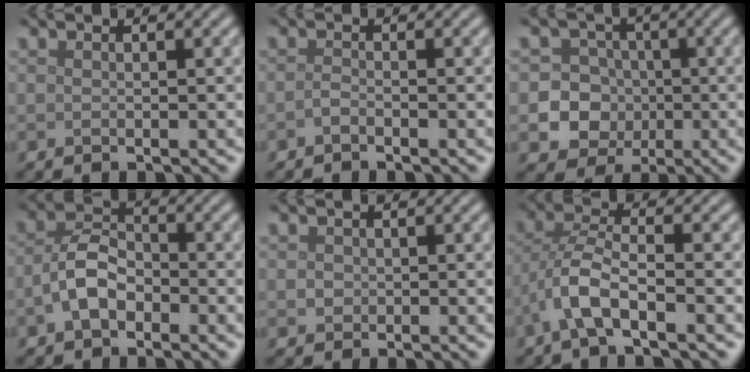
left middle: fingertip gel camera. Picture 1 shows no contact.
{"total": 0.8, "force": [-0.6, 0.2, 0.5], "torque": [-0.012, 0.000, -0.014]}
{"total": 9.0, "force": [-1.5, 8.6, 2.3], "torque": [-0.046, 0.009, -0.052]}
{"total": 3.8, "force": [-1.5, 2.3, 2.6], "torque": [-0.049, 0.012, -0.036]}
{"total": 0.8, "force": [-0.1, 0.8, 0.2], "torque": [0.001, -0.003, -0.003]}
{"total": 4.7, "force": [-2.2, 1.5, 3.9], "torque": [-0.081, 0.008, -0.052]}